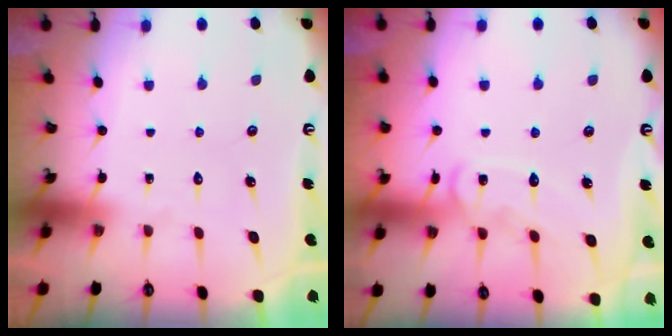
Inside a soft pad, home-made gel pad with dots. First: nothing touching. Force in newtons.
{"total": 10.0, "press": 9.9, "slide": 0.8}